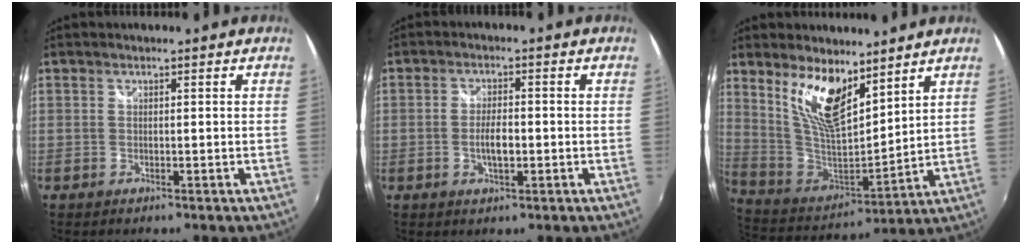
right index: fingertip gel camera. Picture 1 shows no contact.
{"total": 4.1, "force": [-1.0, 1.5, 3.7], "torque": [-0.072, -0.001, -0.016]}
{"total": 14.7, "force": [8.9, 5.8, 10.2], "torque": [-0.195, -0.006, 0.181]}